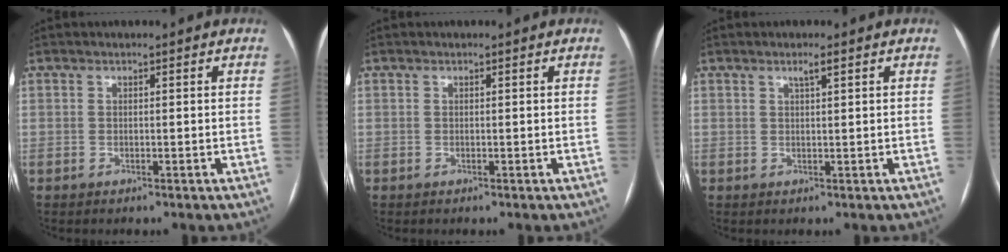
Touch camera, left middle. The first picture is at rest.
{"total": 0.0}
{"total": 1.4, "force": [0.8, 0.0, 1.1], "torque": [-0.021, 0.001, 0.015]}